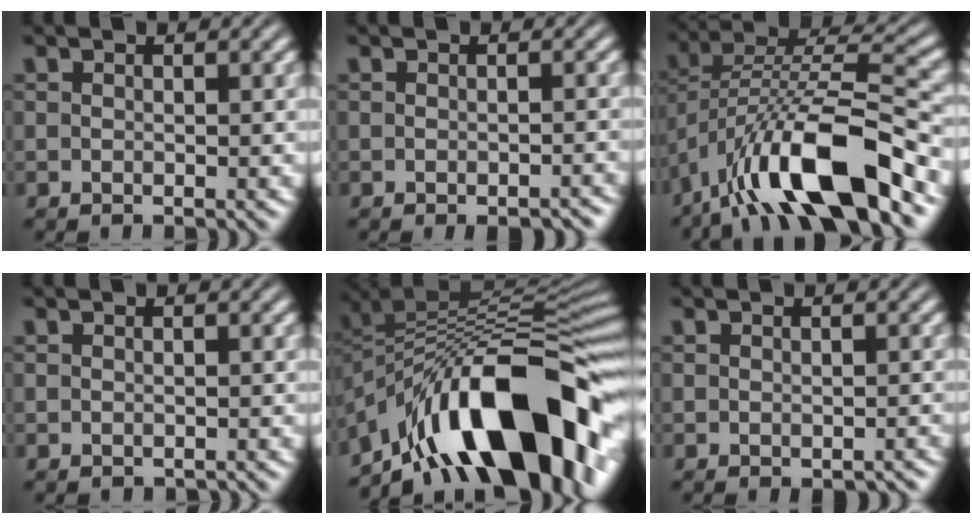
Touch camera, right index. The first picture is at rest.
{"total": 2.0, "force": [-1.9, 0.2, 0.6], "torque": [-0.010, -0.003, -0.027]}
{"total": 9.3, "force": [-2.9, 3.7, 8.0], "torque": [-0.149, -0.026, -0.036]}
{"total": 0.7, "force": [-0.7, 0.2, 0.0], "torque": [-0.006, -0.005, -0.007]}
{"total": 19.1, "force": [-6.9, 10.0, 14.7], "torque": [-0.232, -0.025, -0.093]}
{"total": 1.5, "force": [-1.3, 0.5, 0.5], "torque": [-0.010, -0.007, -0.015]}